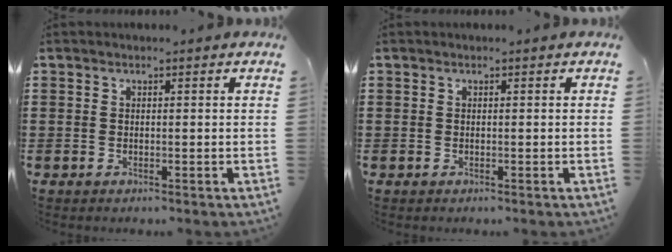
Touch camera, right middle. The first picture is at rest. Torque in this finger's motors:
{"motor_torque": [-0.18, -0.03, -0.06, -0.04]}